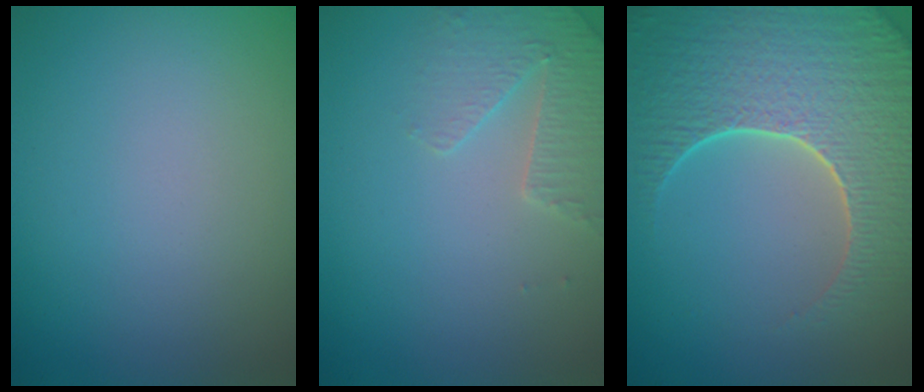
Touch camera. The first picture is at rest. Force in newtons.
{"total": 2.8, "press": 2.7, "slide": 0.7}
{"total": 9.0, "press": 6.2, "slide": 6.5}